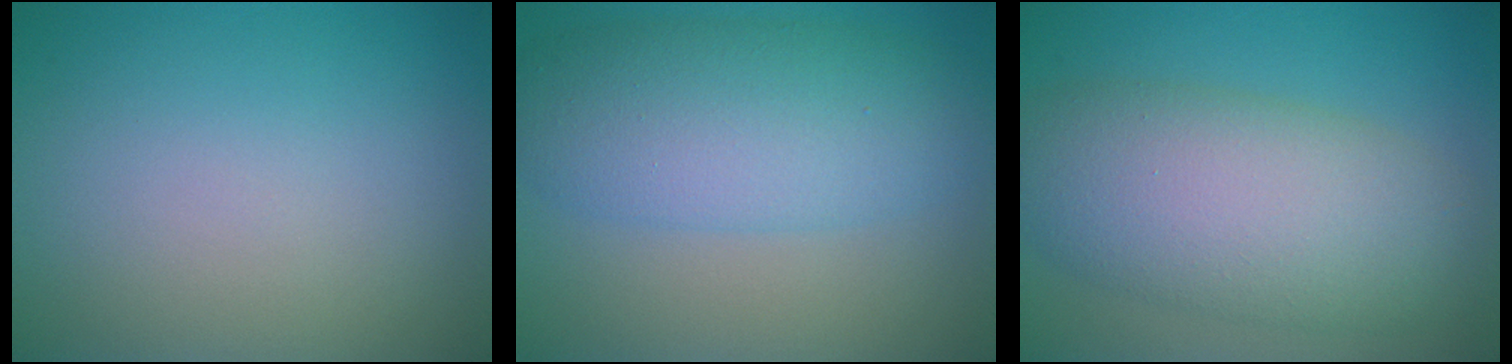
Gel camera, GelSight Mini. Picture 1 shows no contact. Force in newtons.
{"total": 7.1, "press": 7.1, "slide": 0.1}
{"total": 8.9, "press": 8.9, "slide": 0.3}